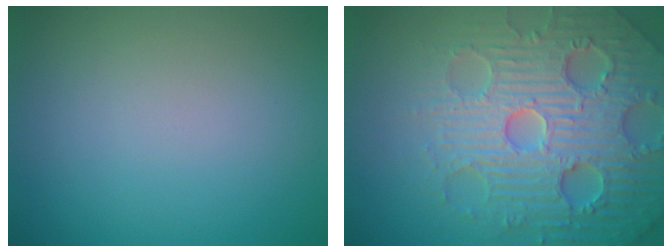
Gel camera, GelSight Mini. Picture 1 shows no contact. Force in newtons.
{"total": 7.8, "press": 7.6, "slide": 1.8}